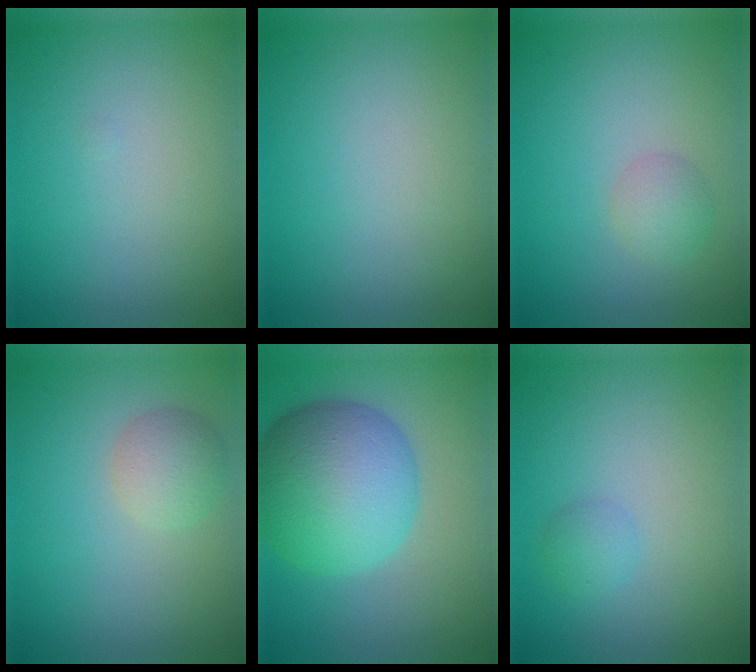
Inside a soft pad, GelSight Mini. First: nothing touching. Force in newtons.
{"total": 0.0}
{"total": 1.8, "press": 1.8, "slide": 0.0}
{"total": 2.7, "press": 2.7, "slide": 0.1}
{"total": 10.9, "press": 10.9, "slide": 0.1}
{"total": 1.2, "press": 1.2, "slide": 0.1}